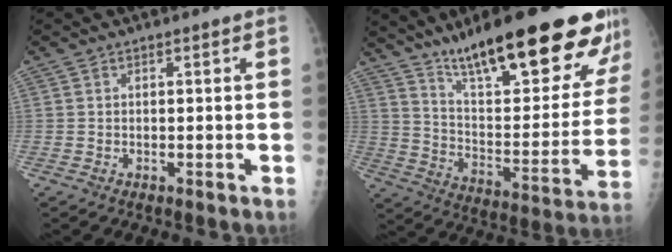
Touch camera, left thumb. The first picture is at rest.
{"total": 28.6, "force": [19.6, 6.9, 19.6], "torque": [-0.256, -0.071, 0.306]}